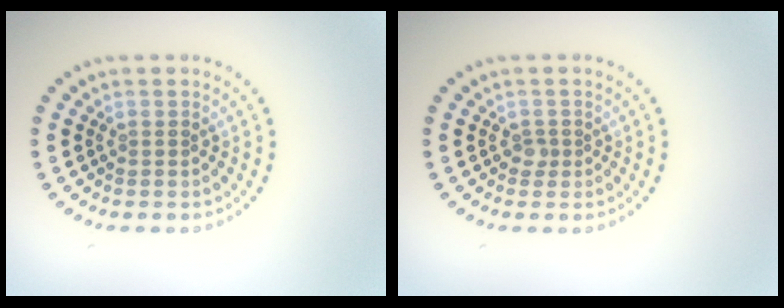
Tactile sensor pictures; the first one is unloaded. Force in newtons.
{"total": 0.8, "press": 0.5, "slide": 0.5}